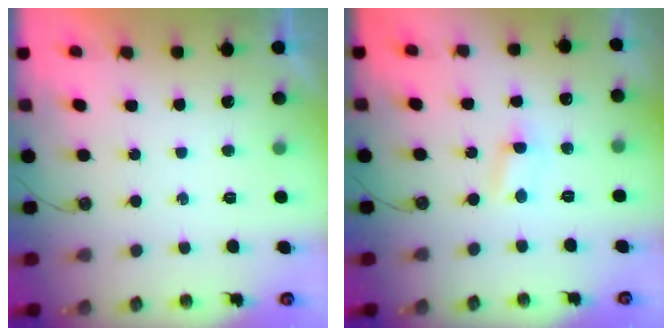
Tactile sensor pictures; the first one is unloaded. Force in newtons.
{"total": 2.5, "press": 2.5, "slide": 0.4}